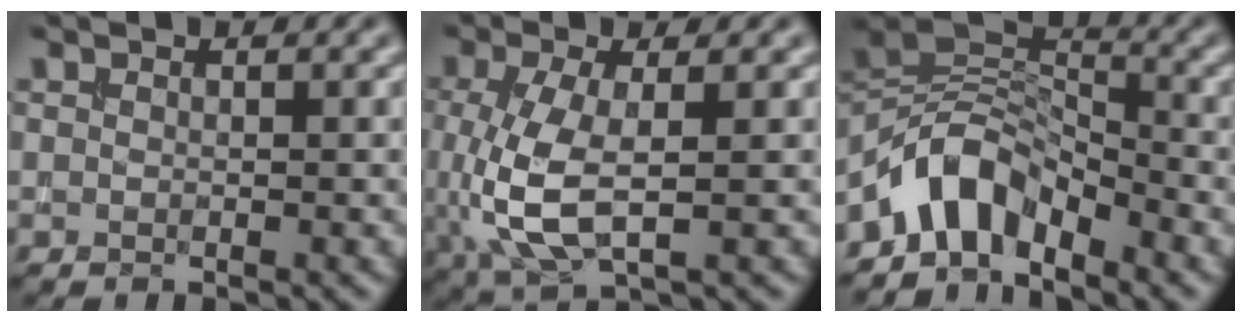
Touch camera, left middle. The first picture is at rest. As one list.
[{"total": 6.1, "force": [-0.5, 2.6, 5.5], "torque": [-0.138, -0.009, -0.004]}, {"total": 5.7, "force": [-4.3, 2.7, 2.6], "torque": [-0.034, 0.007, -0.092]}]